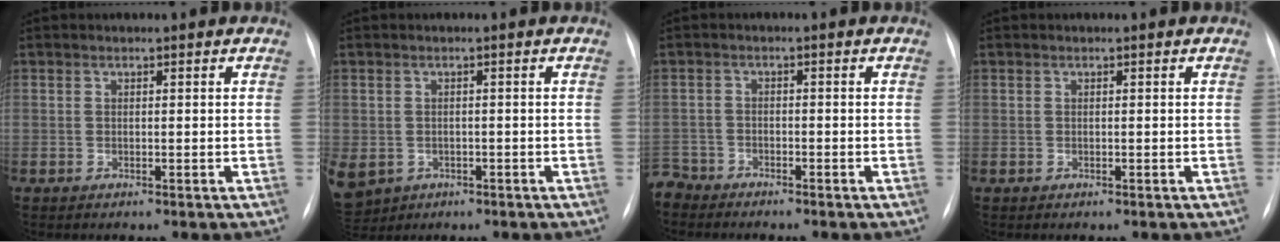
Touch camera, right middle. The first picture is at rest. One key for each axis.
{"total": 14.0, "fx": -5.7, "fy": 11.6, "fz": 5.5, "tx": -0.176, "ty": -0.006, "tz": -0.068}
{"total": 4.0, "fx": -3.8, "fy": 1.0, "fz": -0.5, "tx": 0.012, "ty": -0.009, "tz": -0.075}
{"total": 0.0}